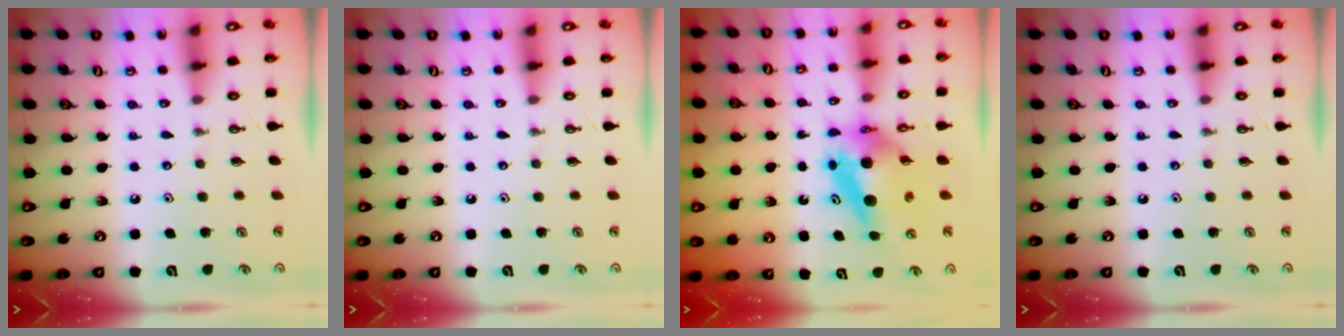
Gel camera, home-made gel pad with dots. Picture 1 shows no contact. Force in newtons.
{"total": 0.0}
{"total": 6.8, "press": 6.7, "slide": 1.0}
{"total": 0.0}